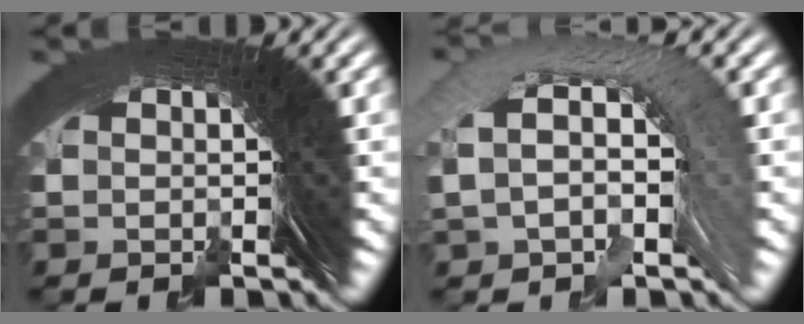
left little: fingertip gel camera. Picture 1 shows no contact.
{"total": 5.3, "force": [0.7, 2.8, 4.5], "torque": [-0.072, 0.033, 0.001]}